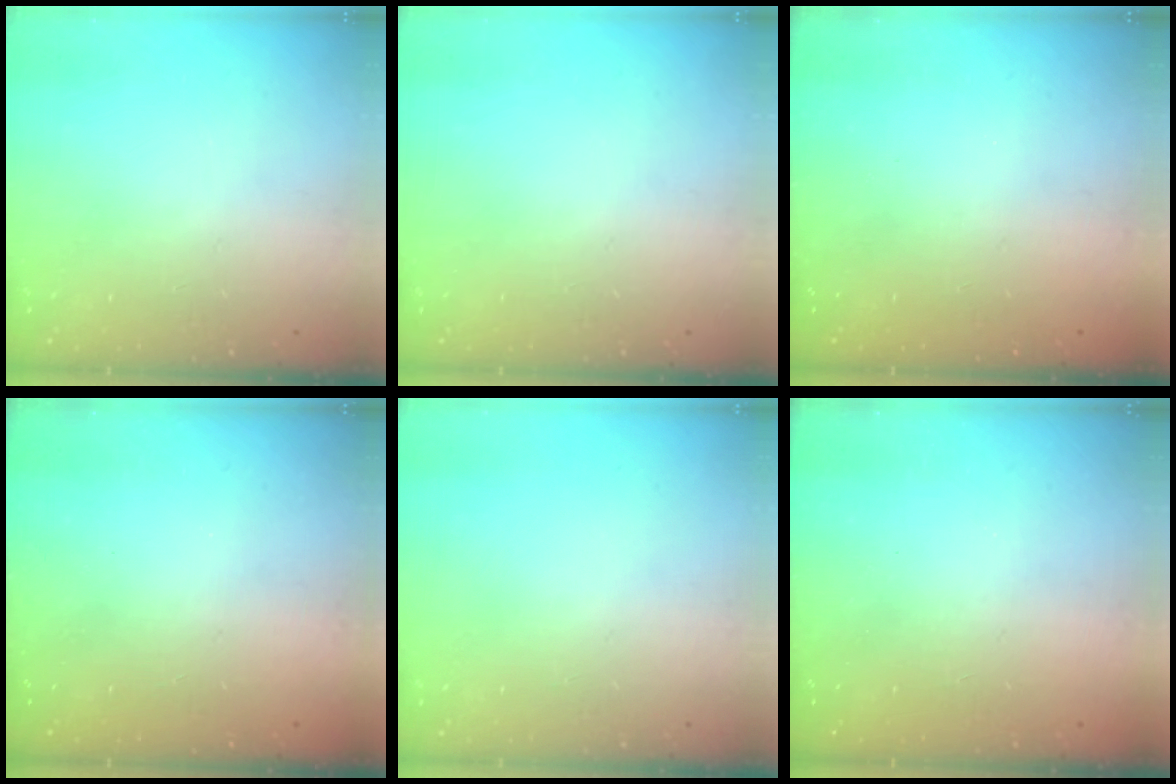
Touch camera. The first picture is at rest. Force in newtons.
{"total": 0.0}
{"total": 2.3, "press": 2.2, "slide": 0.8}
{"total": 2.3, "press": 2.2, "slide": 0.8}
{"total": 0.0}
{"total": 2.5, "press": 2.4, "slide": 0.8}